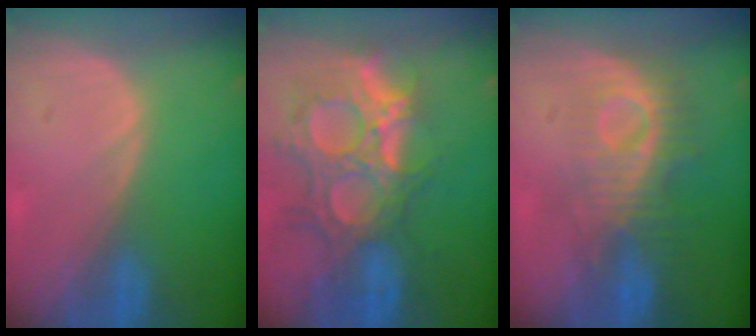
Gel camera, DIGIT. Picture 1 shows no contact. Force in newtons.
{"total": 13.3, "press": 11.4, "slide": 6.9}
{"total": 9.2, "press": 8.2, "slide": 4.0}